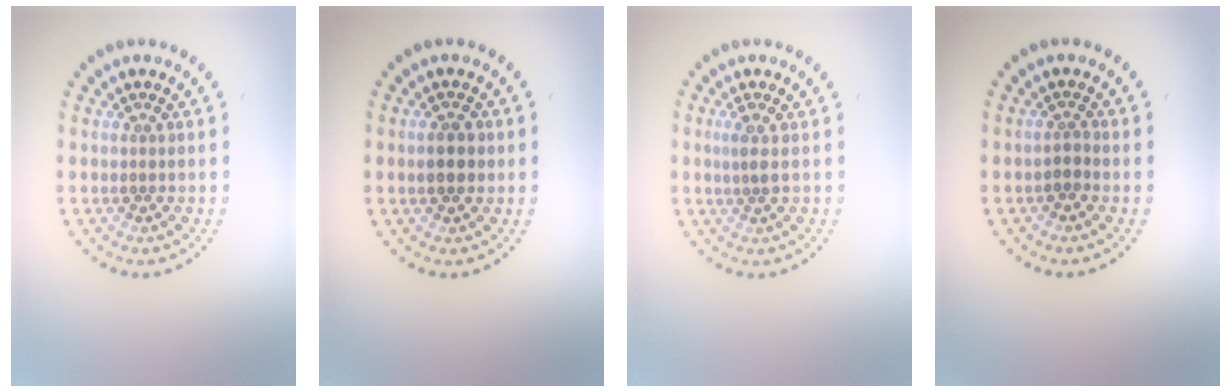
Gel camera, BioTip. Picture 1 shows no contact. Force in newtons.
{"total": 2.3, "press": 2.3, "slide": 0.2}
{"total": 1.3, "press": 1.0, "slide": 0.9}
{"total": 1.3, "press": 0.9, "slide": 0.9}